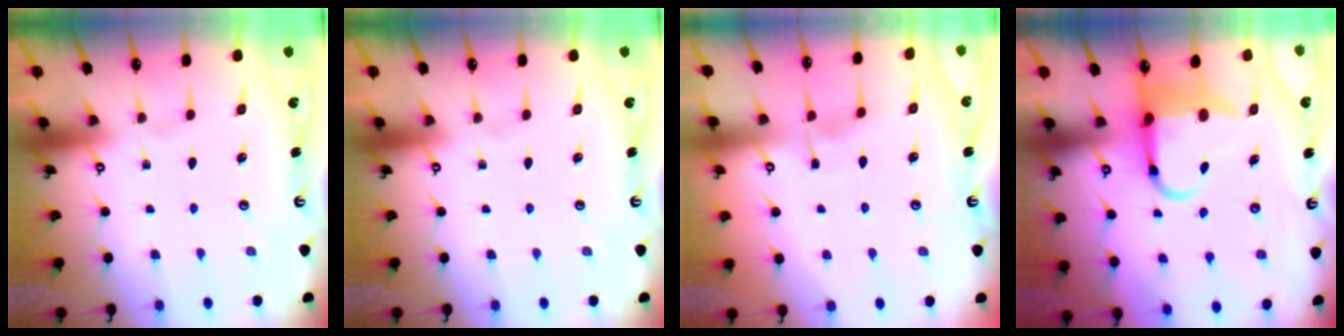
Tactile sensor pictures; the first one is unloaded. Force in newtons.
{"total": 0.0}
{"total": 3.7, "press": 3.6, "slide": 0.4}
{"total": 6.9, "press": 6.8, "slide": 1.5}